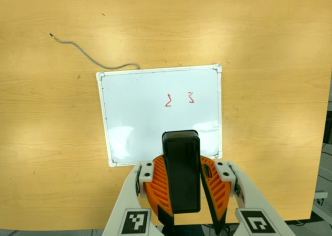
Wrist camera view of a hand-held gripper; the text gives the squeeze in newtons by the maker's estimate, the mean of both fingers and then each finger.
{"total": 9.7, "left": 9.4, "right": 9.9}